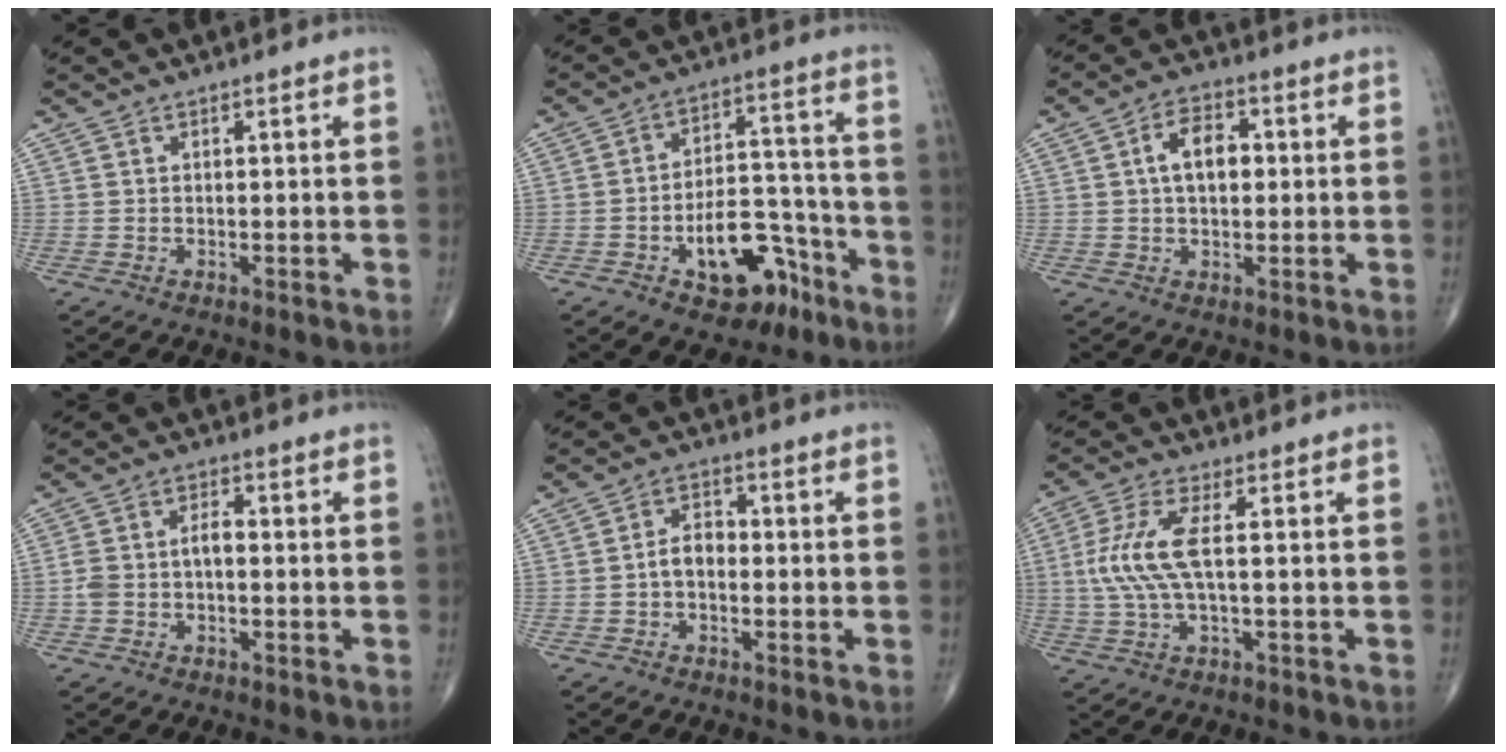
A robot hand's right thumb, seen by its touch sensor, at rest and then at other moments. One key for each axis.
{"total": 14.1, "fx": -7.2, "fy": 7.9, "fz": 9.2, "tx": -0.099, "ty": 0.064, "tz": -0.101}
{"total": 7.3, "fx": 0.9, "fy": 4.5, "fz": 5.7, "tx": -0.088, "ty": 0.015, "tz": 0.008}
{"total": 4.5, "fx": -0.8, "fy": 2.6, "fz": 3.6, "tx": -0.080, "ty": 0.024, "tz": -0.016}
{"total": 4.1, "fx": -0.9, "fy": 2.6, "fz": 3.0, "tx": -0.040, "ty": 0.020, "tz": -0.025}
{"total": 8.4, "fx": 0.5, "fy": 2.4, "fz": 8.1, "tx": -0.209, "ty": 0.011, "tz": 0.008}